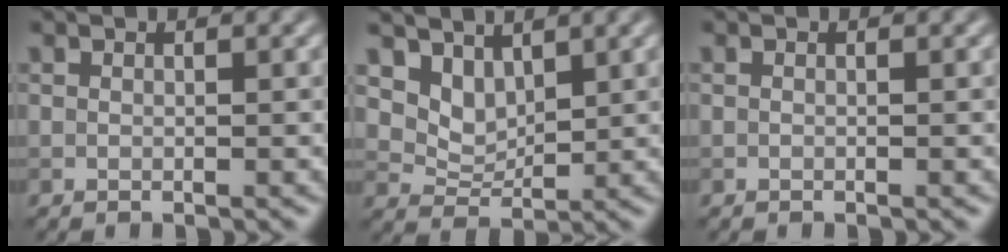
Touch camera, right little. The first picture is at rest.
{"total": 3.4, "force": [2.0, 2.2, 1.7], "torque": [-0.046, -0.014, 0.050]}
{"total": 0.0}